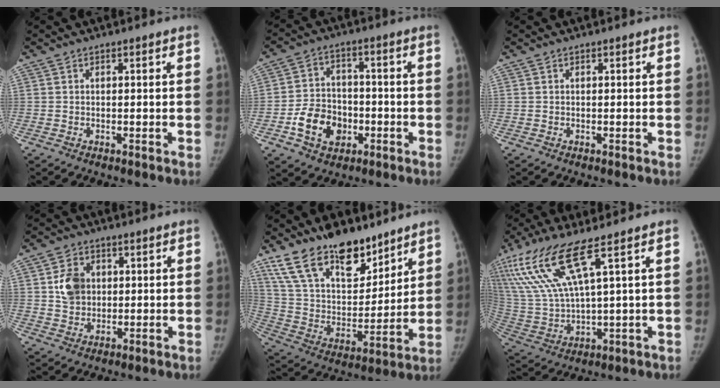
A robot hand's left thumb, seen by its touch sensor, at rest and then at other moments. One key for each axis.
{"total": 10.7, "fx": -3.8, "fy": 8.1, "fz": 5.8, "tx": -0.075, "ty": 0.023, "tz": -0.067}
{"total": 0.0}
{"total": 6.8, "fx": 1.4, "fy": 5.5, "fz": 3.7, "tx": -0.045, "ty": -0.008, "tz": 0.027}
{"total": 21.7, "fx": 15.6, "fy": 10.3, "fz": 11.1, "tx": -0.153, "ty": -0.074, "tz": 0.281}
{"total": 15.9, "fx": 8.5, "fy": 3.1, "fz": 13.1, "tx": -0.308, "ty": -0.029, "tz": 0.180}